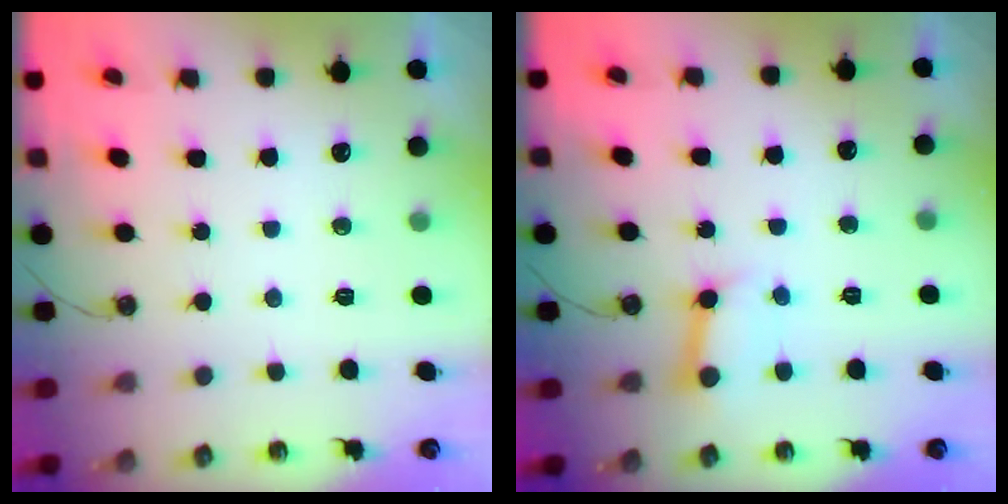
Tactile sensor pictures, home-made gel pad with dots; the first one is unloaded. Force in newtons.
{"total": 5.5, "press": 5.5, "slide": 0.8}